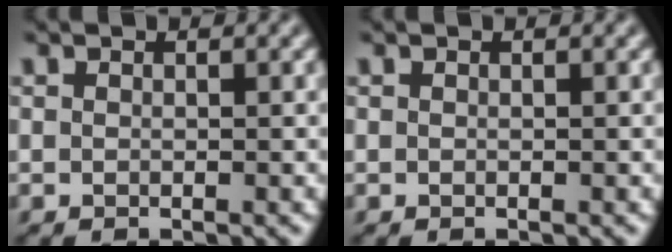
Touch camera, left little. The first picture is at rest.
{"total": 0.0}